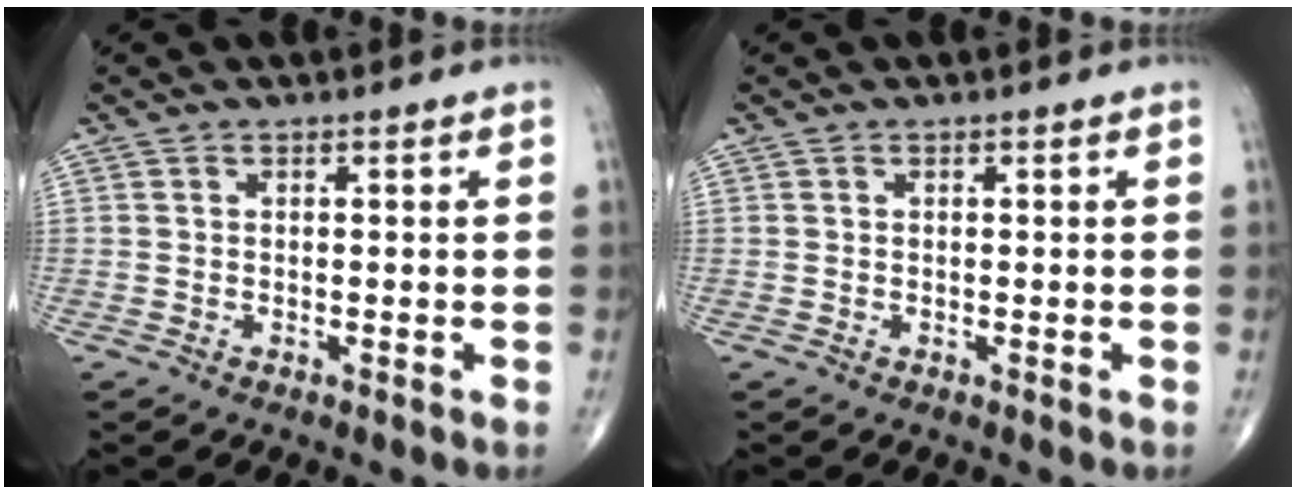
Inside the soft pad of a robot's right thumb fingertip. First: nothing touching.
{"total": 0.0}